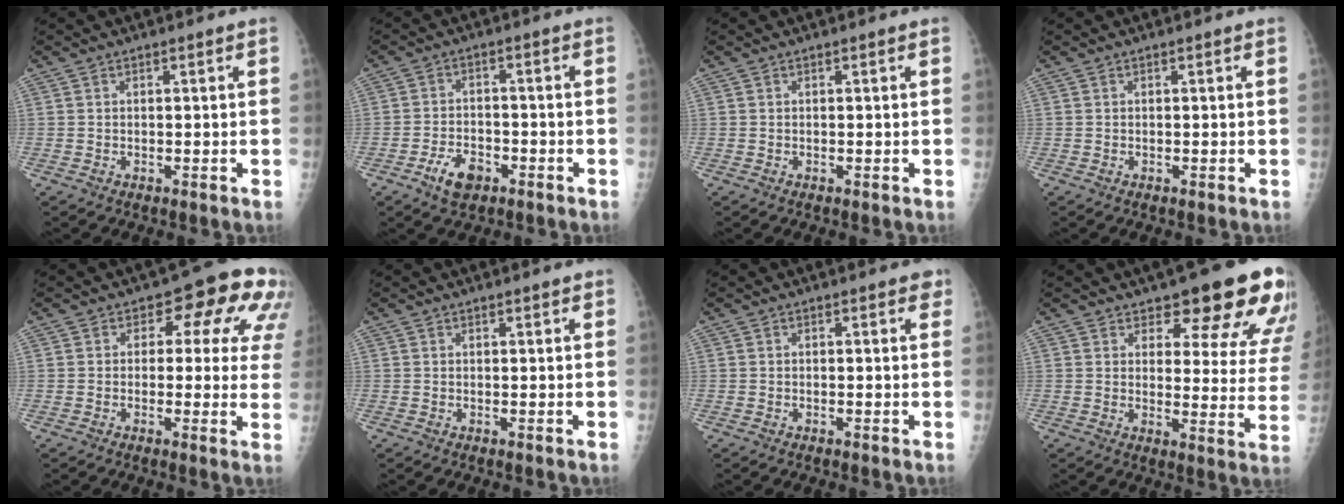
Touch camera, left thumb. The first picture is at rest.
{"total": 5.7, "force": [-3.2, 3.4, 3.4], "torque": [-0.052, 0.018, -0.054]}
{"total": 0.0}
{"total": 0.0}
{"total": 11.9, "force": [4.7, 7.0, 8.4], "torque": [-0.044, -0.009, 0.037]}
{"total": 1.1, "force": [0.9, 0.3, 0.6], "torque": [-0.006, -0.002, 0.010]}
{"total": 1.4, "force": [0.9, 0.7, 0.9], "torque": [0.003, -0.001, 0.005]}
{"total": 16.8, "force": [12.2, 5.6, 10.1], "torque": [-0.081, -0.071, 0.141]}